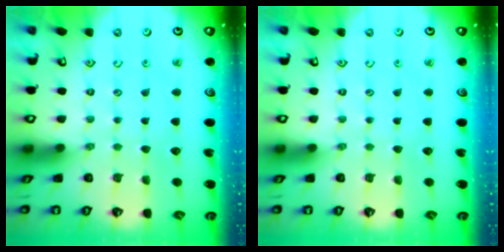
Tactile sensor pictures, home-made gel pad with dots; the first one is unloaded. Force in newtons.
{"total": 0.0}